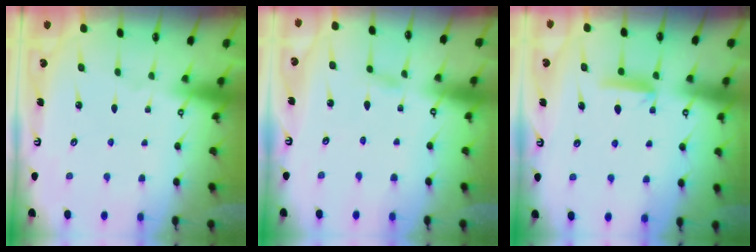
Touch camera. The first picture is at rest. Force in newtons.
{"total": 2.2, "press": 2.2, "slide": 0.2}
{"total": 6.4, "press": 6.4, "slide": 0.8}